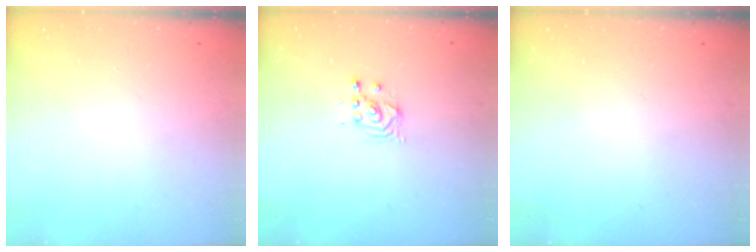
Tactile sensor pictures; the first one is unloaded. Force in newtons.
{"total": 2.8, "press": 2.8, "slide": 0.1}
{"total": 0.0}